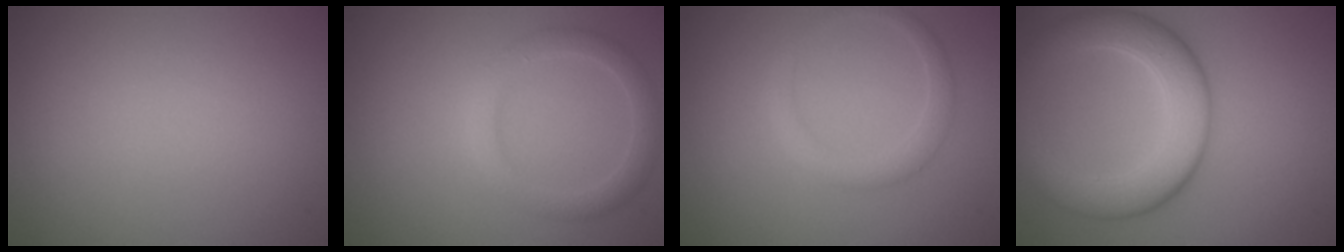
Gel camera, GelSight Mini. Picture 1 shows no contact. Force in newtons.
{"total": 2.5, "press": 2.5, "slide": 0.1}
{"total": 1.9, "press": 1.9, "slide": 0.1}
{"total": 6.8, "press": 6.8, "slide": 0.5}